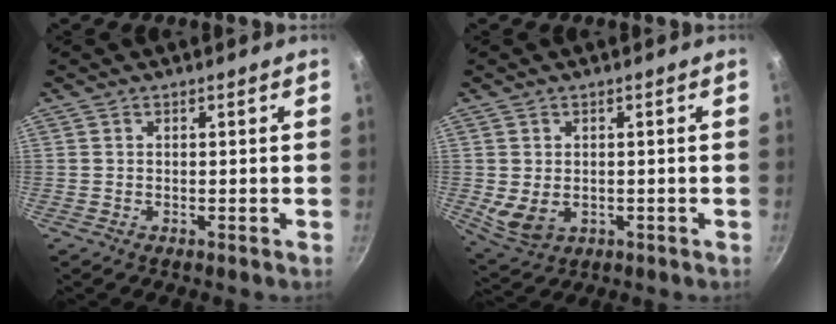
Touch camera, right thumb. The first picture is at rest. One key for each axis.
{"total": 5.7, "fx": -0.3, "fy": 4.2, "fz": 3.7, "tx": -0.064, "ty": -0.012, "tz": 0.009}